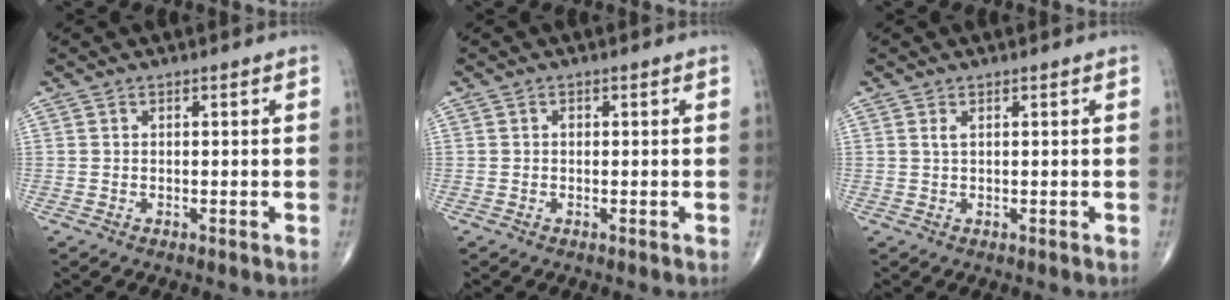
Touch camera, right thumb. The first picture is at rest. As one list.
[{"total": 0.6, "force": [0.0, 0.4, 0.4], "torque": [-0.005, 0.001, 0.000]}, {"total": 0.9, "force": [0.4, 0.2, 0.7], "torque": [-0.018, 0.003, 0.009]}]